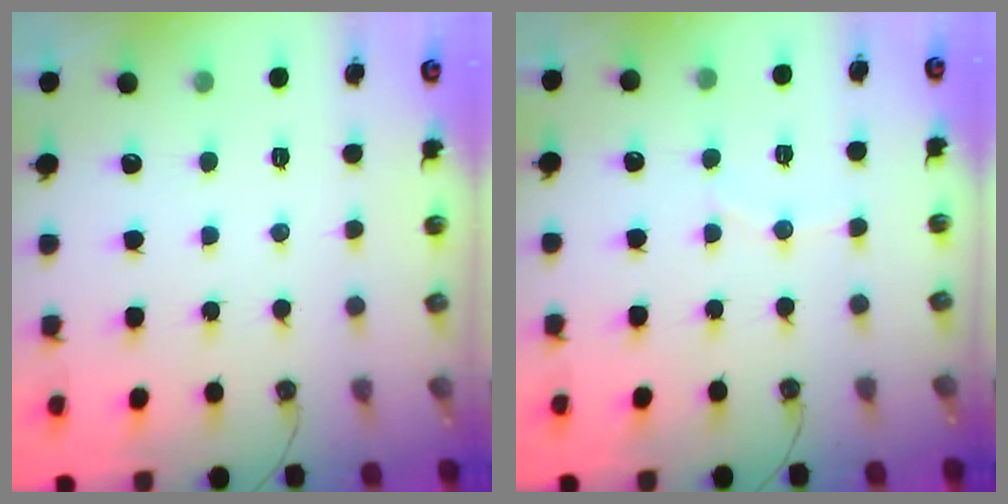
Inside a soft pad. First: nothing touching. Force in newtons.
{"total": 4.1, "press": 4.0, "slide": 0.4}